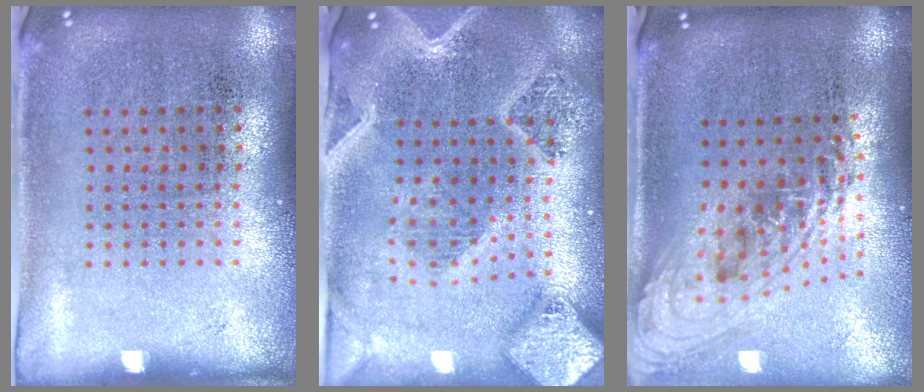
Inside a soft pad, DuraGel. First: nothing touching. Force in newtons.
{"total": 3.4, "press": 2.8, "slide": 1.9}
{"total": 2.2, "press": 1.6, "slide": 1.6}